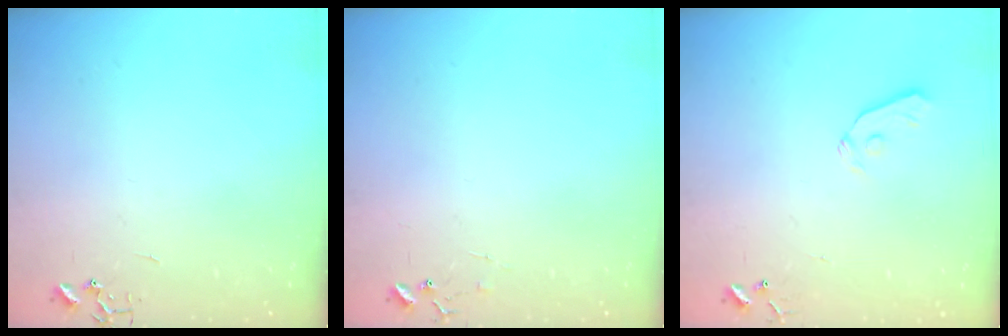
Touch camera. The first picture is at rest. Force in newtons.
{"total": 6.9, "press": 6.9, "slide": 0.4}
{"total": 5.2, "press": 5.2, "slide": 0.6}